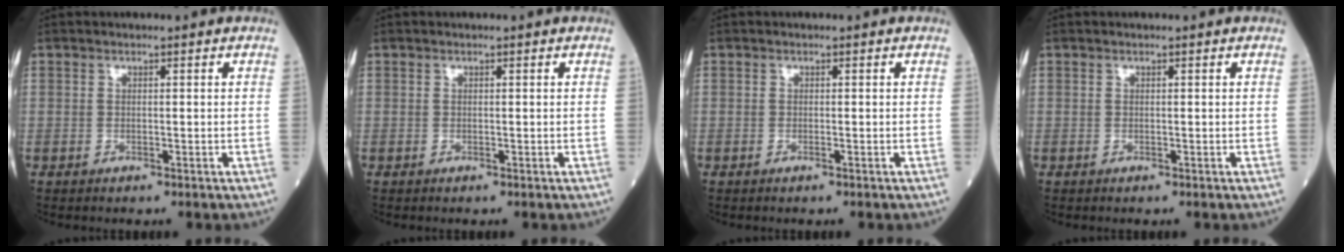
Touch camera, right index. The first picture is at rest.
{"total": 0.0}
{"total": 0.0}
{"total": 0.0}